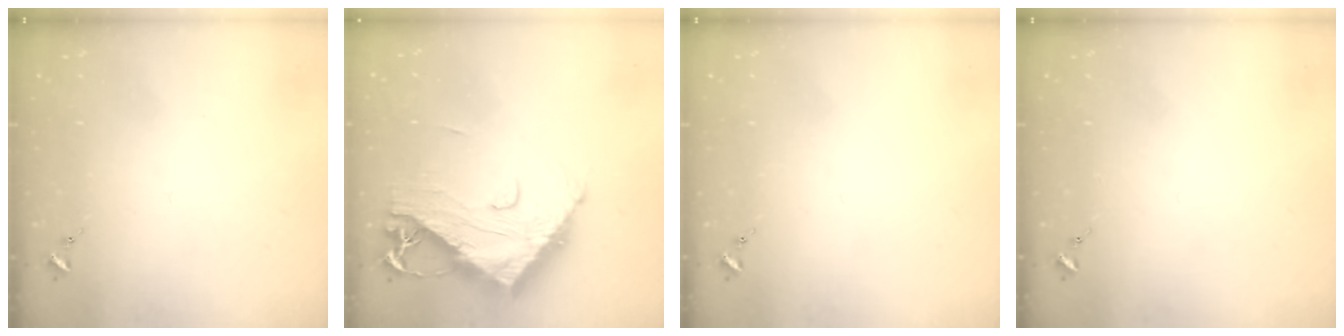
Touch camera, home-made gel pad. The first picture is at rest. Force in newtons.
{"total": 15.8, "press": 15.7, "slide": 1.7}
{"total": 0.0}
{"total": 0.0}